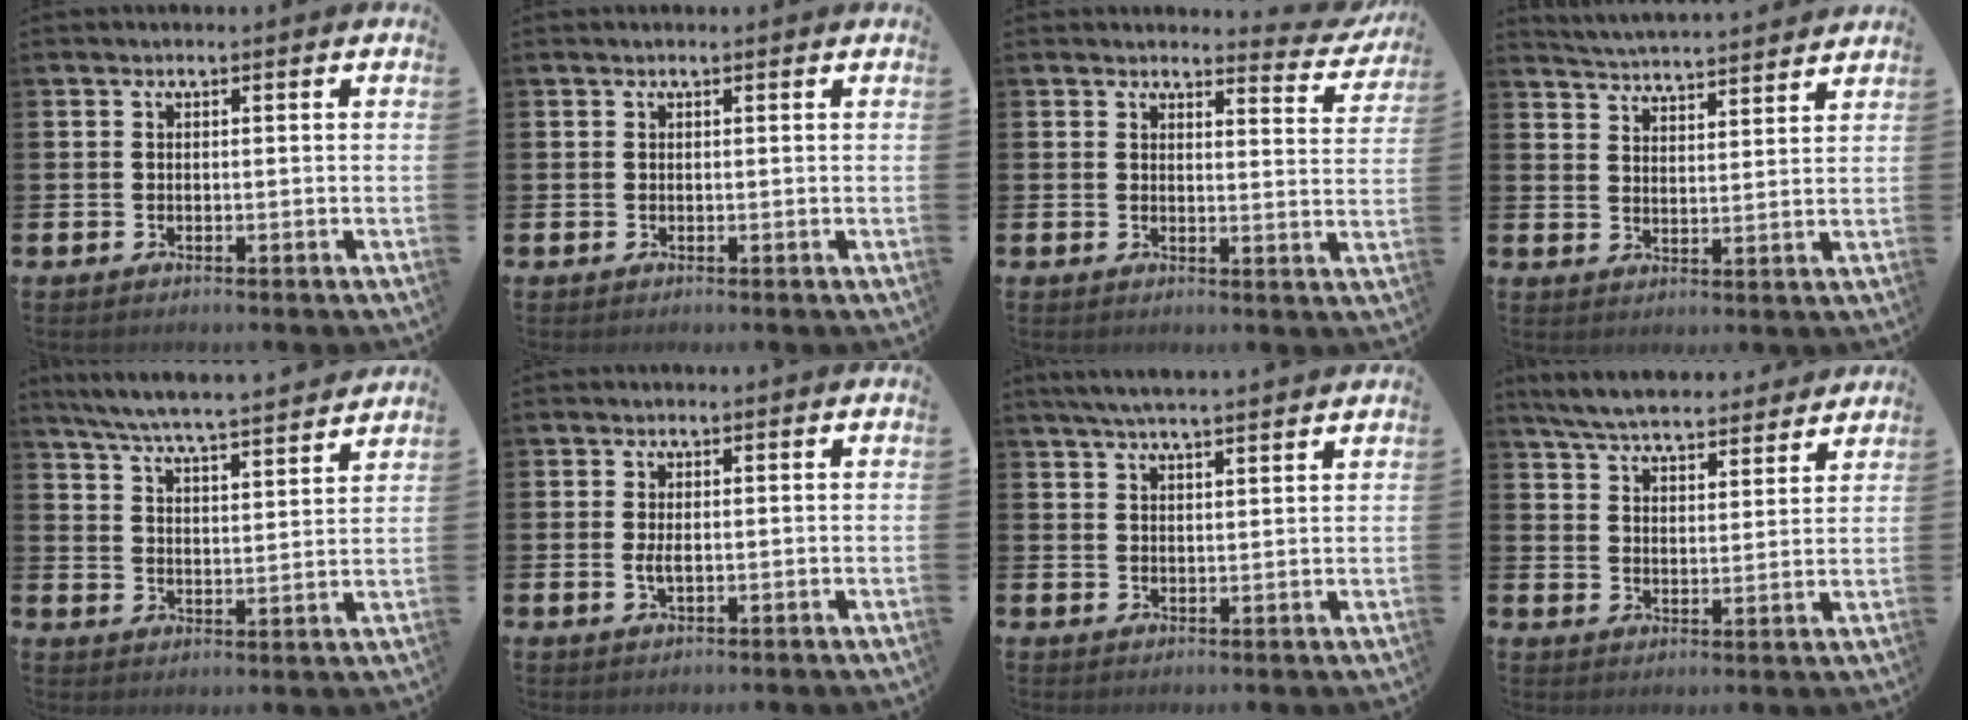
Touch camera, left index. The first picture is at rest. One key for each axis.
{"total": 0.0}
{"total": 3.1, "fx": 3.0, "fy": 0.6, "fz": 0.2, "tx": 0.002, "ty": -0.025, "tz": 0.049}
{"total": 4.8, "fx": 4.8, "fy": 0.0, "fz": -0.2, "tx": -0.013, "ty": -0.036, "tz": 0.084}
{"total": 6.7, "fx": 6.4, "fy": -0.1, "fz": 2.0, "tx": -0.065, "ty": -0.047, "tz": 0.113}
{"total": 1.6, "fx": 0.0, "fy": 0.6, "fz": 1.4, "tx": -0.022, "ty": 0.000, "tz": -0.002}
{"total": 4.6, "fx": 4.4, "fy": -0.1, "fz": 1.3, "tx": -0.036, "ty": -0.011, "tz": 0.079}
{"total": 6.5, "fx": 6.3, "fy": 1.1, "fz": 1.3, "tx": -0.053, "ty": -0.036, "tz": 0.112}